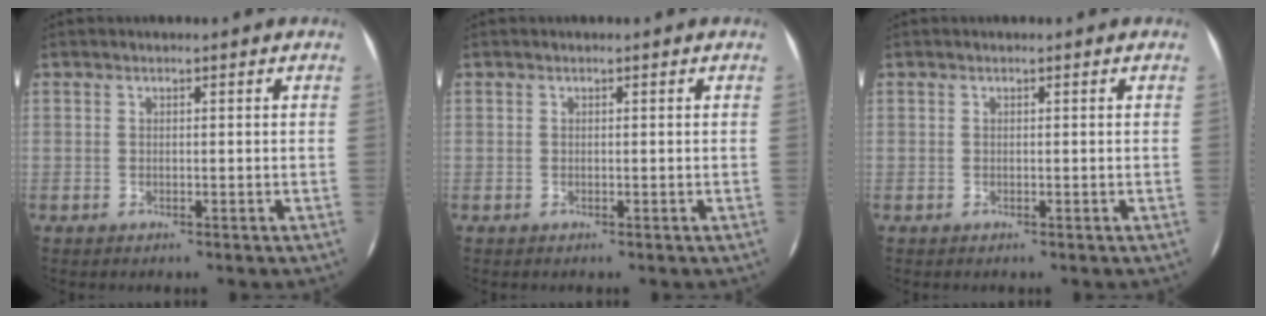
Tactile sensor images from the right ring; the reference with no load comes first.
{"total": 0.0}
{"total": 0.0}